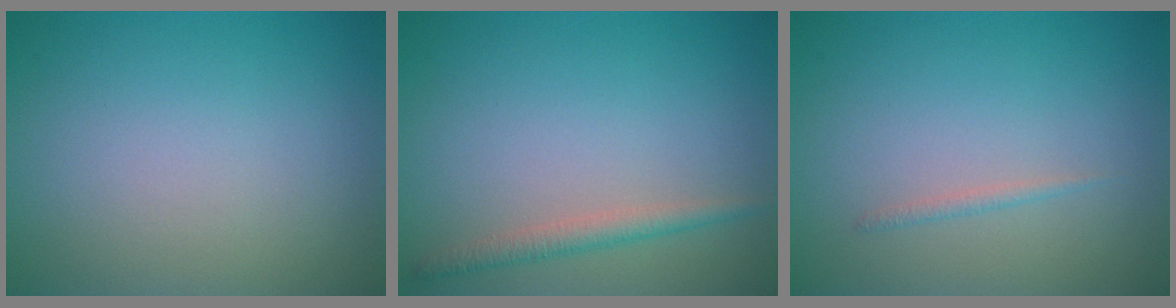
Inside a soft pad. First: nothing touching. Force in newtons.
{"total": 1.9, "press": 1.9, "slide": 0.0}
{"total": 0.7, "press": 0.7, "slide": 0.1}